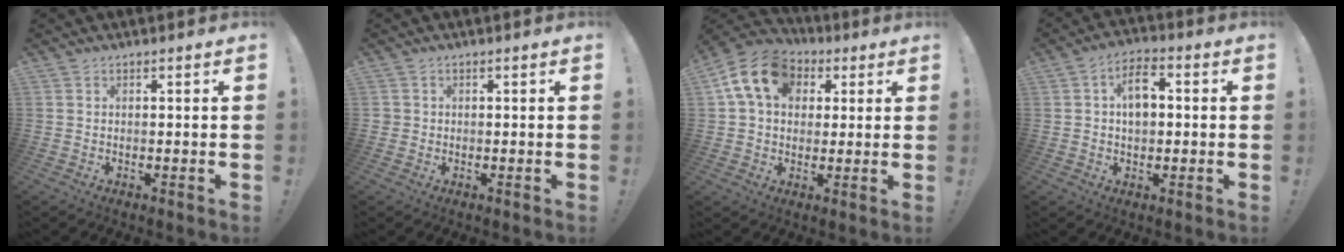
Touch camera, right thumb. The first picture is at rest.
{"total": 1.3, "force": [0.1, 1.2, 0.3], "torque": [-0.007, 0.004, 0.003]}
{"total": 14.8, "force": [4.8, 11.0, 8.6], "torque": [-0.143, -0.003, 0.094]}
{"total": 8.3, "force": [0.6, 5.7, 6.0], "torque": [-0.083, 0.011, 0.011]}